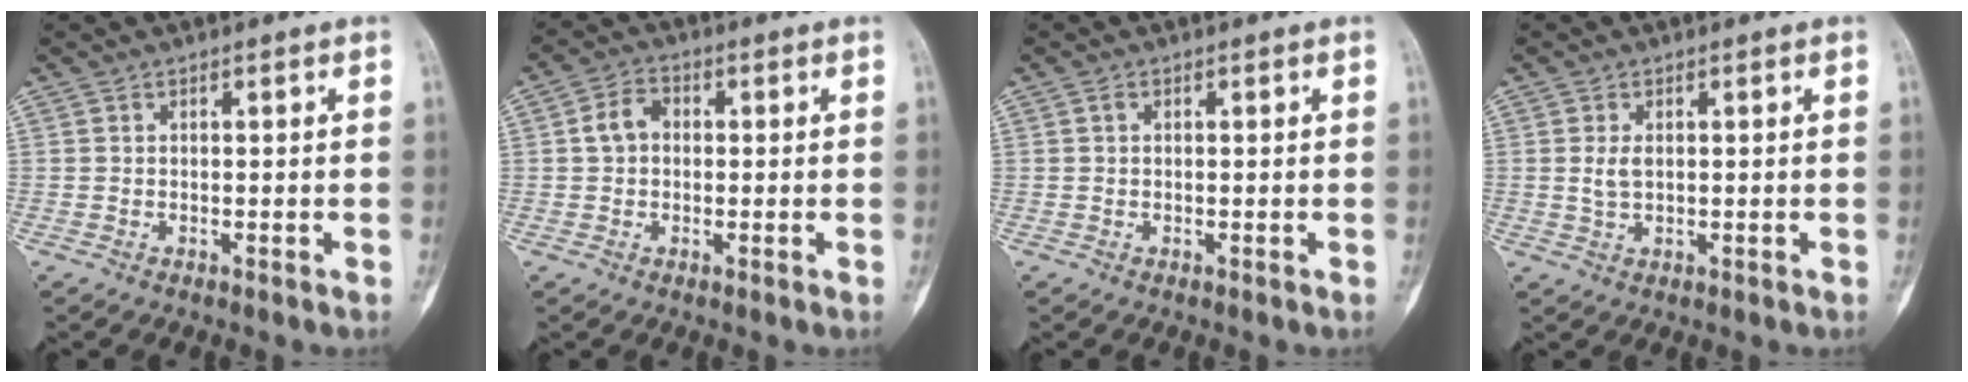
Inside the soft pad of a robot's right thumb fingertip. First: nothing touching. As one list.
[{"total": 4.6, "force": [0.3, 3.6, 2.8], "torque": [-0.046, 0.015, -0.002]}, {"total": 0.6, "force": [0.2, 0.4, 0.4], "torque": [-0.006, 0.002, 0.001]}, {"total": 2.6, "force": [0.4, 1.5, 2.1], "torque": [-0.041, -0.001, 0.010]}]